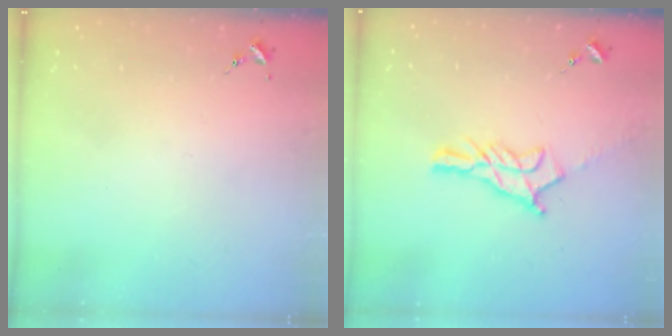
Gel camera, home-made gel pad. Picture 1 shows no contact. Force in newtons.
{"total": 11.2, "press": 11.1, "slide": 0.7}